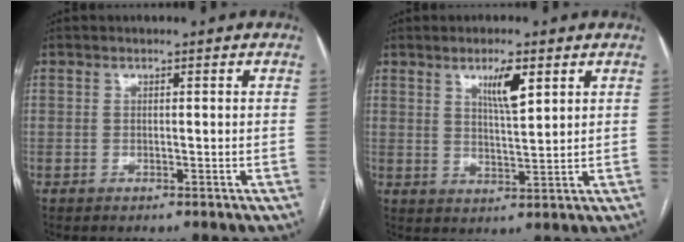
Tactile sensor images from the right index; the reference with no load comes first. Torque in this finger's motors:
{"motor_torque": [0.17, 0.20, 0.25, 0.08]}